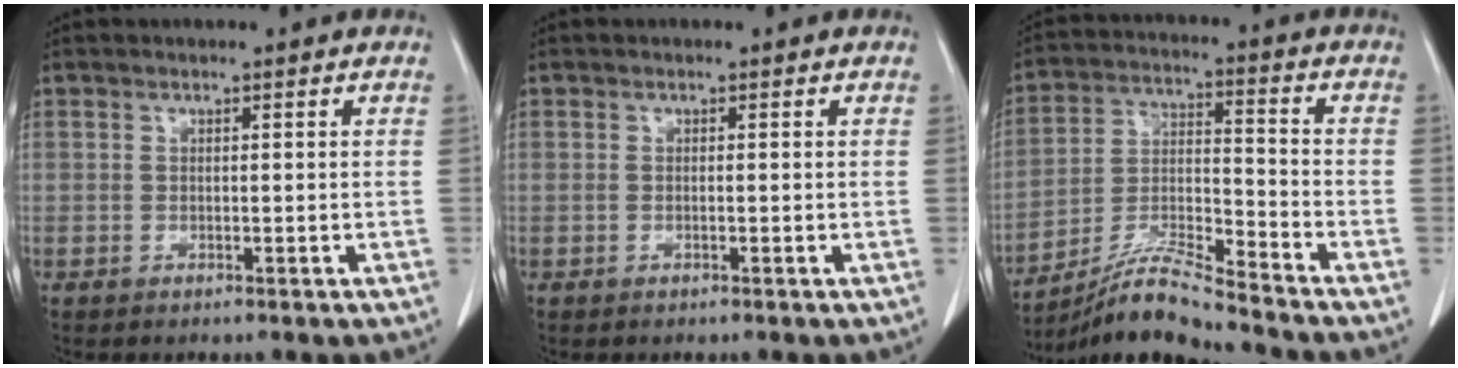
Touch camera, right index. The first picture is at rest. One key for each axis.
{"total": 0.0}
{"total": 10.5, "fx": -9.6, "fy": -1.4, "fz": 3.9, "tx": -0.079, "ty": -0.001, "tz": -0.177}